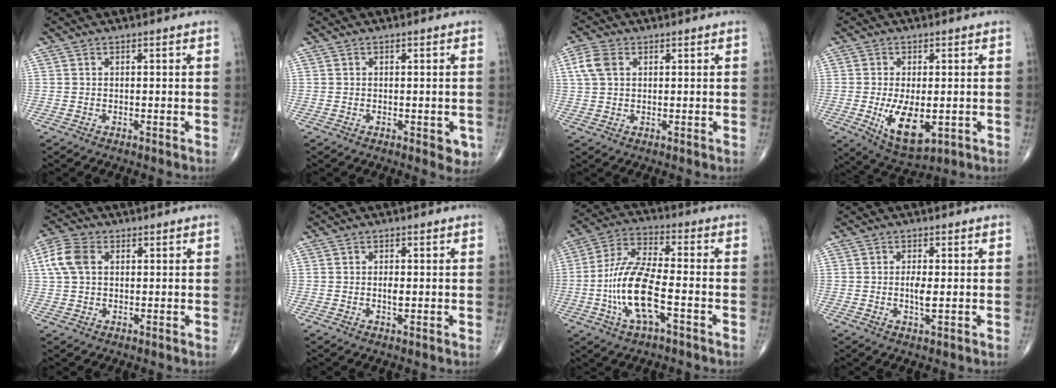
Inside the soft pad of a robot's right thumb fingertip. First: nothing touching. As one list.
[{"total": 3.0, "force": [-1.0, 1.5, 2.4], "torque": [-0.007, -0.002, -0.011]}, {"total": 4.7, "force": [1.4, 3.2, 3.2], "torque": [-0.073, 0.010, 0.027]}, {"total": 9.7, "force": [-1.9, 4.7, 8.3], "torque": [-0.133, -0.019, -0.019]}, {"total": 6.8, "force": [1.5, 4.6, 4.8], "torque": [-0.108, 0.015, 0.027]}, {"total": 1.6, "force": [-0.1, 0.6, 1.4], "torque": [-0.024, -0.003, -0.004]}, {"total": 14.1, "force": [-3.9, 4.8, 12.7], "torque": [-0.265, 0.028, -0.076]}, {"total": 2.9, "force": [-0.1, 0.8, 2.8], "torque": [-0.054, -0.006, -0.005]}]